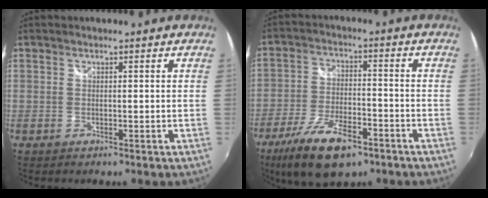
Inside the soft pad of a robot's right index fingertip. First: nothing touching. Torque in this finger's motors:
{"motor_torque": [1.12, -1.02, 0.65, 0.08]}